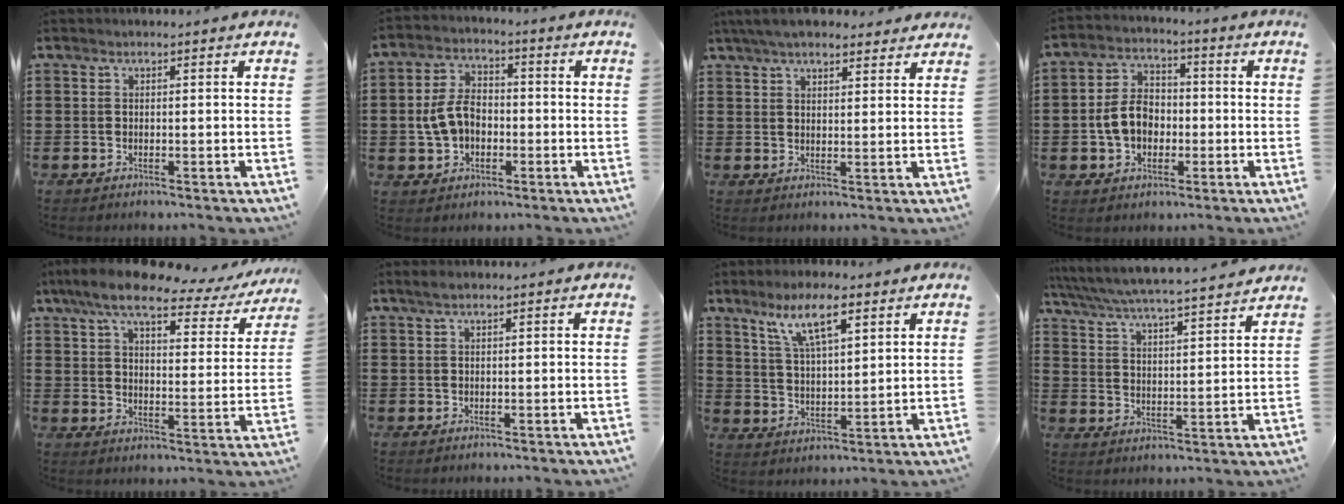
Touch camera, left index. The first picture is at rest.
{"total": 6.9, "force": [-0.9, 4.8, 4.9], "torque": [-0.124, 0.005, -0.025]}
{"total": 5.3, "force": [4.6, 1.2, 2.3], "torque": [-0.057, -0.003, 0.086]}
{"total": 7.1, "force": [-1.2, 5.3, 4.6], "torque": [-0.112, 0.010, -0.028]}
{"total": 9.7, "force": [7.5, 2.3, 5.6], "torque": [-0.122, -0.031, 0.125]}
{"total": 0.9, "force": [0.4, 0.1, 0.7], "torque": [-0.015, -0.001, 0.009]}
{"total": 9.1, "force": [5.6, 2.6, 6.7], "torque": [-0.136, 0.001, 0.097]}
{"total": 4.6, "force": [4.3, -0.5, 1.5], "torque": [-0.050, -0.035, 0.066]}